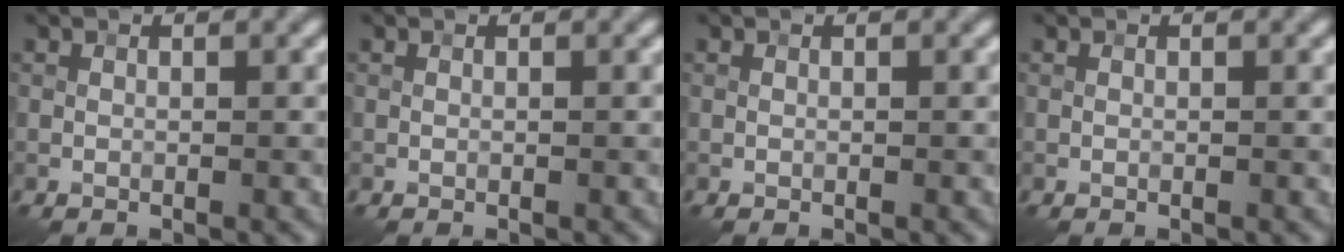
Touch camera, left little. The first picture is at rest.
{"total": 0.0}
{"total": 0.0}
{"total": 0.0}